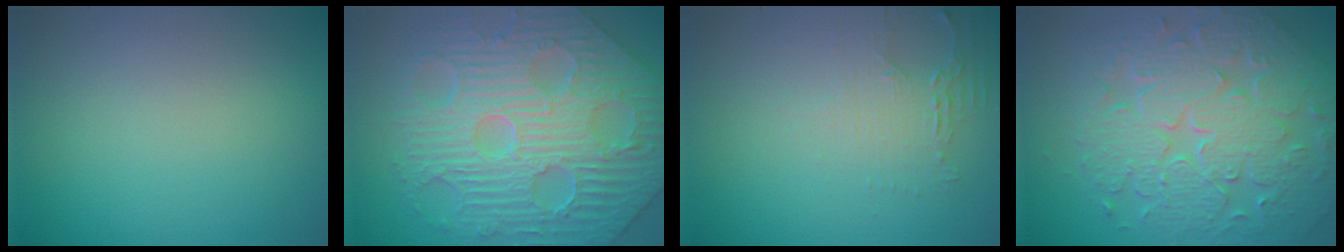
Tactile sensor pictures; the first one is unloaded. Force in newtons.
{"total": 11.5, "press": 8.1, "slide": 8.1}
{"total": 2.1, "press": 2.0, "slide": 0.4}
{"total": 9.2, "press": 6.6, "slide": 6.3}